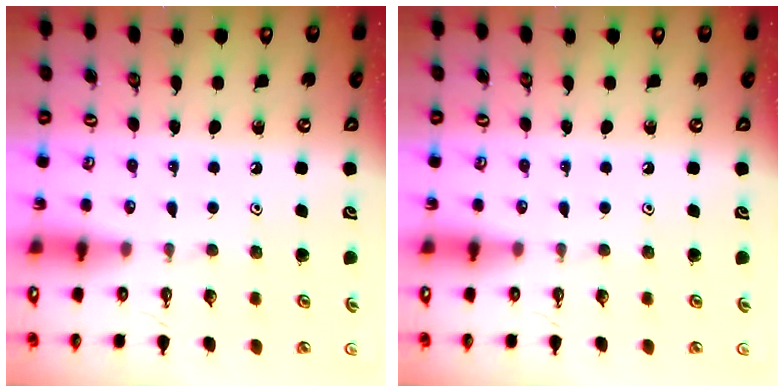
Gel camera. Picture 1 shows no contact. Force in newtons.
{"total": 0.0}